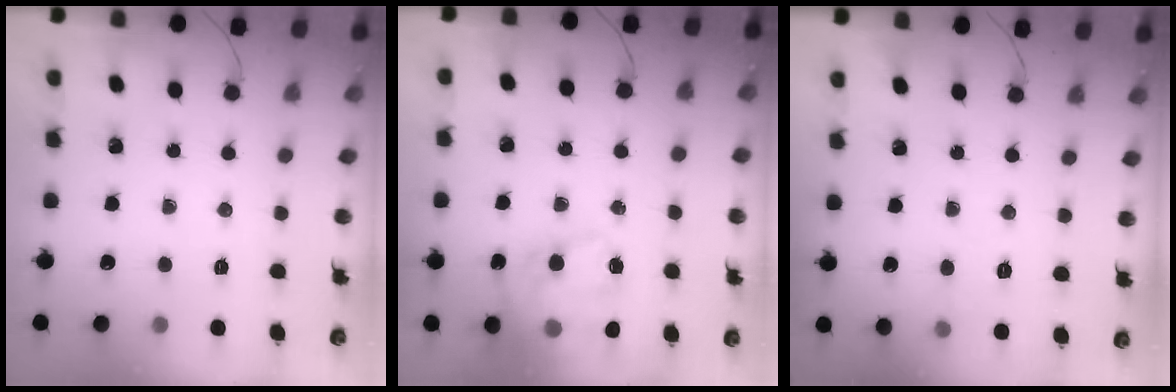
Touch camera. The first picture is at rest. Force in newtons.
{"total": 16.9, "press": 16.5, "slide": 3.8}
{"total": 5.3, "press": 5.1, "slide": 1.3}